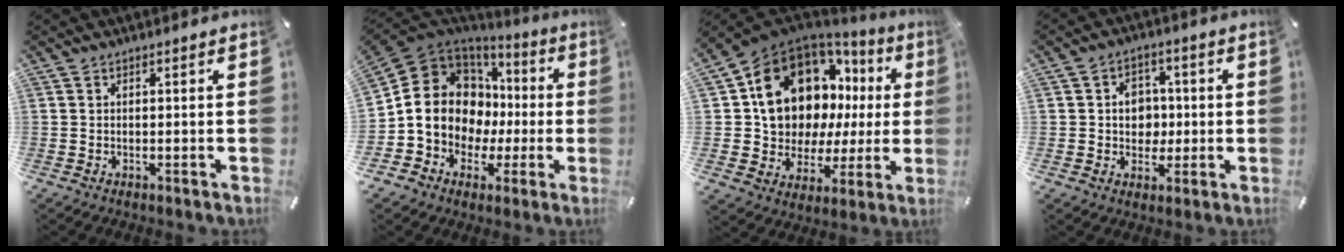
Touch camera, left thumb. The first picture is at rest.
{"total": 14.4, "force": [0.2, 12.9, 6.3], "torque": [-0.135, -0.020, 0.014]}
{"total": 18.8, "force": [8.0, 13.6, 10.3], "torque": [-0.174, -0.056, 0.155]}
{"total": 6.9, "force": [0.0, 6.2, 3.0], "torque": [-0.036, 0.006, -0.003]}